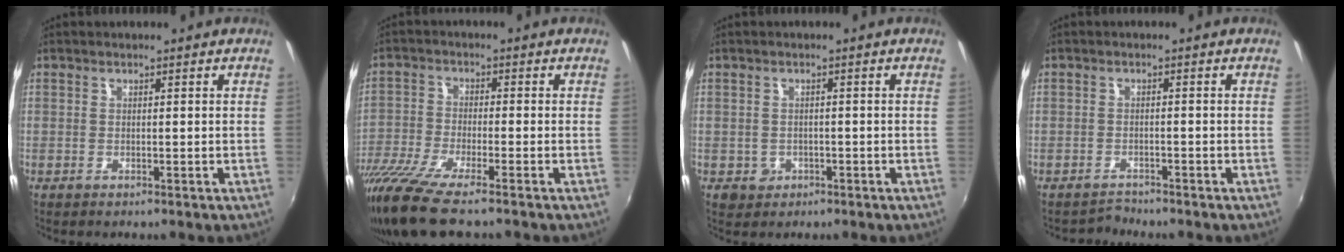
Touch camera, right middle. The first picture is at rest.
{"total": 12.4, "force": [-10.0, 1.0, 7.2], "torque": [-0.171, -0.042, -0.192]}
{"total": 3.1, "force": [-1.0, 2.9, 0.8], "torque": [-0.024, -0.003, -0.009]}
{"total": 1.9, "force": [-1.8, 0.5, -0.5], "torque": [0.004, 0.002, -0.033]}